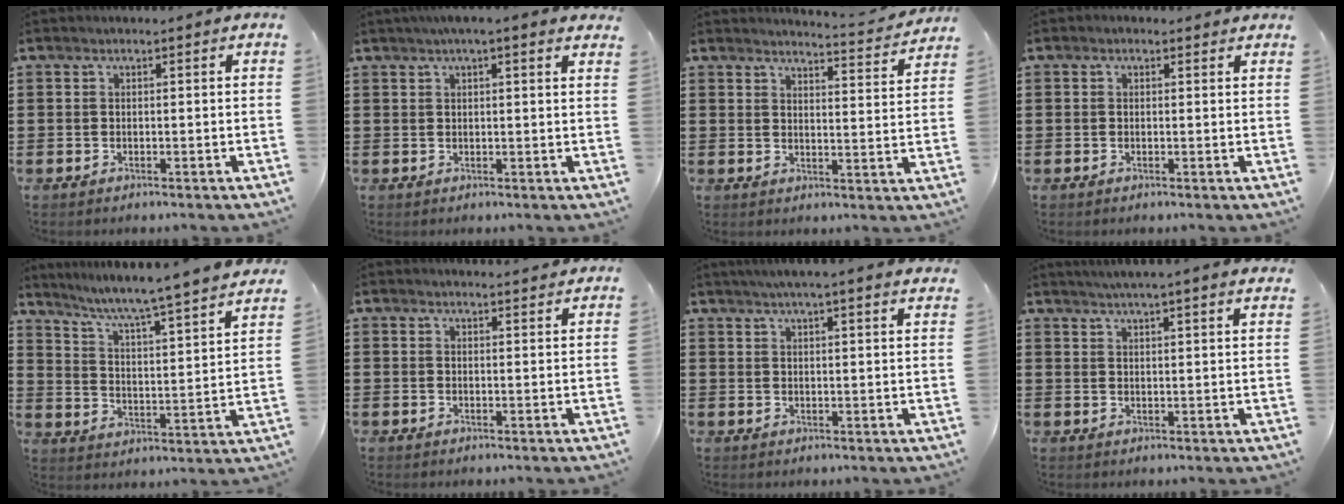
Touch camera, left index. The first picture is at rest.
{"total": 2.6, "force": [2.0, 0.2, 1.6], "torque": [-0.035, 0.005, 0.037]}
{"total": 3.8, "force": [3.7, -0.4, 0.9], "torque": [-0.026, -0.030, 0.060]}
{"total": 0.8, "force": [0.3, 0.6, 0.2], "torque": [-0.007, 0.004, 0.006]}
{"total": 5.3, "force": [4.6, -1.1, 2.3], "torque": [-0.067, -0.054, 0.065]}
{"total": 1.7, "force": [1.7, 0.2, 0.1], "torque": [-0.006, -0.001, 0.033]}
{"total": 3.7, "force": [3.4, -0.6, 1.3], "torque": [-0.034, -0.006, 0.062]}
{"total": 3.2, "force": [3.1, -0.7, 0.6], "torque": [-0.021, -0.010, 0.055]}